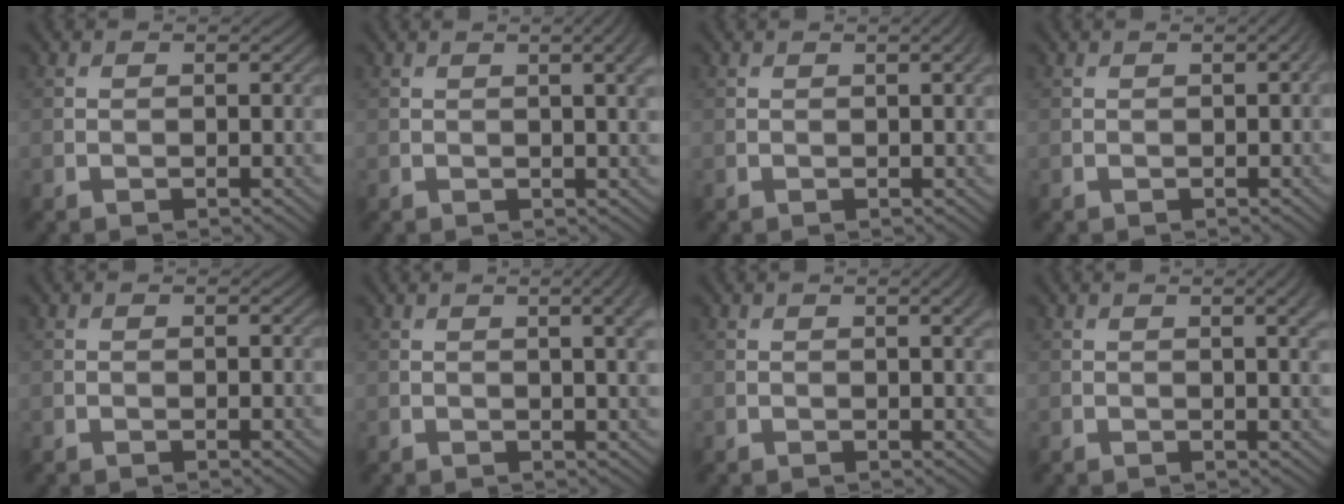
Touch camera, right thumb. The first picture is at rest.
{"total": 4.3, "force": [1.4, 1.1, 4.0], "torque": [-0.050, 0.009, 0.014]}
{"total": 2.0, "force": [0.7, 0.4, 1.8], "torque": [-0.021, 0.006, 0.008]}
{"total": 1.1, "force": [0.2, 0.2, 1.0], "torque": [-0.013, 0.006, 0.003]}
{"total": 0.0}
{"total": 5.4, "force": [1.7, 1.6, 4.9], "torque": [-0.056, 0.013, 0.015]}
{"total": 2.7, "force": [1.0, 0.6, 2.4], "torque": [-0.029, 0.002, 0.014]}
{"total": 3.8, "force": [1.3, 1.0, 3.5], "torque": [-0.045, 0.006, 0.017]}